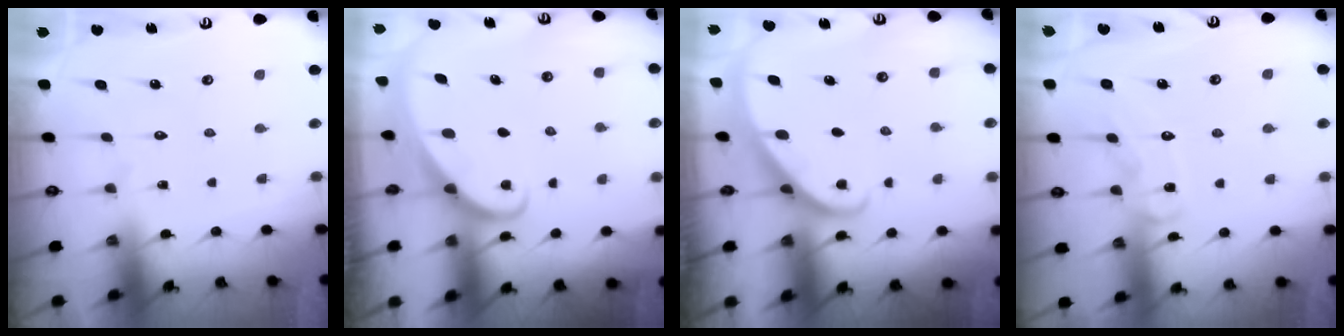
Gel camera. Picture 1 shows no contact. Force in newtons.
{"total": 1.9, "press": 1.9, "slide": 0.2}
{"total": 2.3, "press": 2.3, "slide": 0.1}
{"total": 9.7, "press": 9.7, "slide": 0.7}